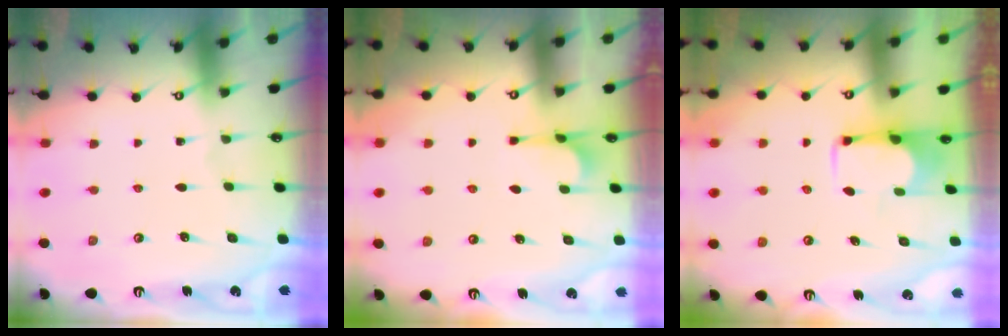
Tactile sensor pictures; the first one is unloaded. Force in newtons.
{"total": 1.1, "press": 0.1, "slide": 1.1}
{"total": 1.9, "press": 1.7, "slide": 0.7}